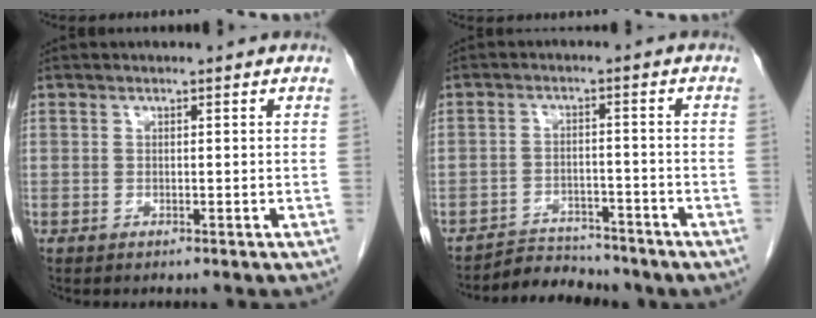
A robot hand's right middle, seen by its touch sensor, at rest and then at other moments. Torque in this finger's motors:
{"motor_torque": [0.24, -0.71, 0.03, 0.00]}